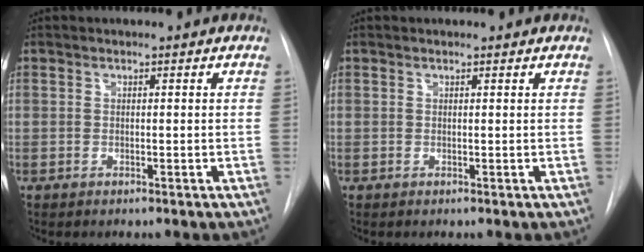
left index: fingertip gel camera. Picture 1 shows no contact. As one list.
[{"total": 1.1, "force": [1.1, 0.2, 0.1], "torque": [-0.010, 0.008, 0.014]}]